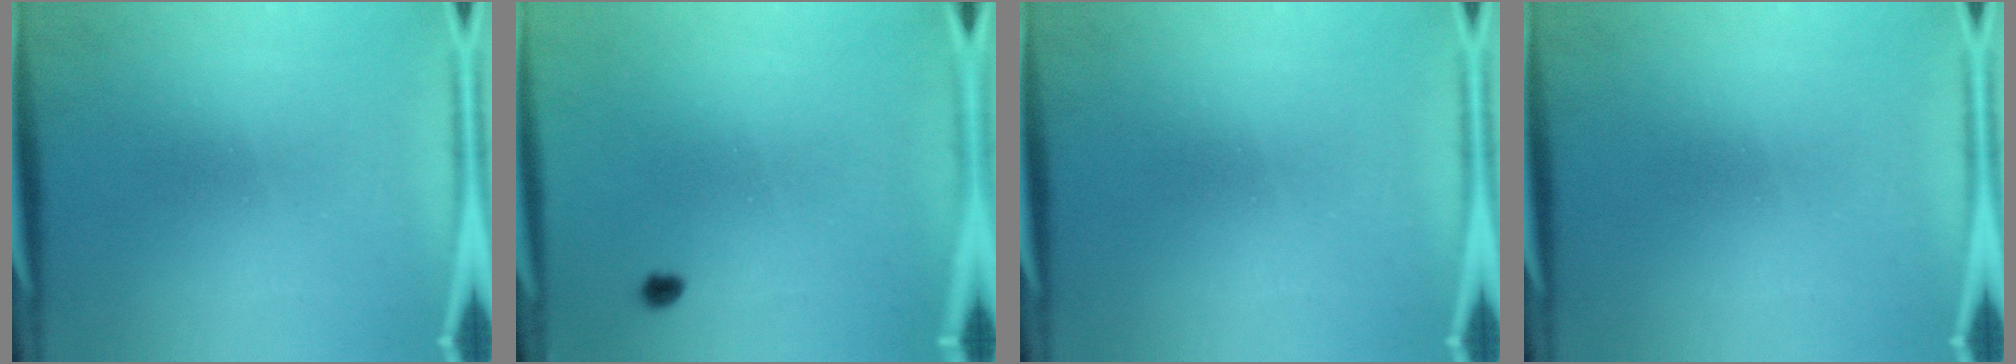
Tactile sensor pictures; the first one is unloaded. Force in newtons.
{"total": 1.1}
{"total": 0.0}
{"total": 0.0}